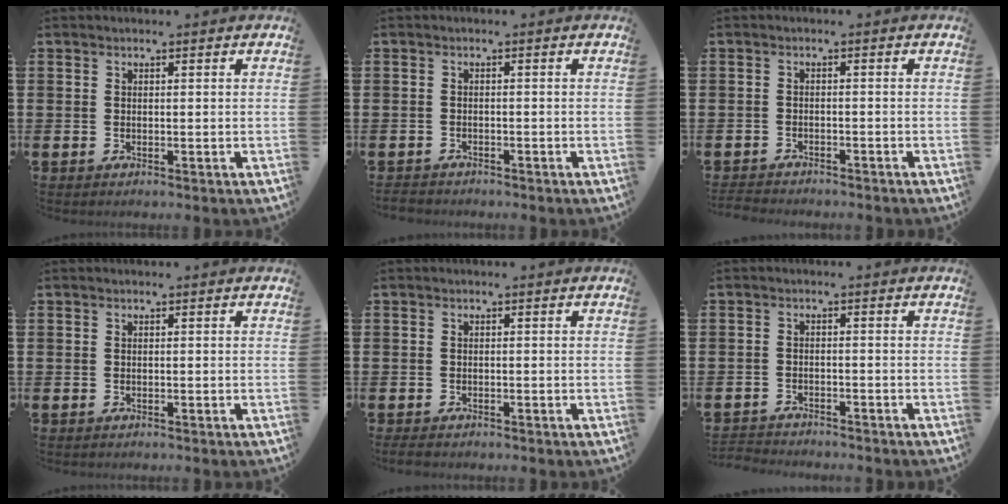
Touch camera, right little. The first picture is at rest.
{"total": 1.0, "force": [-1.0, 0.3, 0.0], "torque": [-0.004, 0.001, -0.021]}
{"total": 1.7, "force": [-1.7, 0.1, 0.0], "torque": [-0.004, 0.001, -0.036]}
{"total": 0.0}
{"total": 0.8, "force": [-0.6, 0.3, 0.4], "torque": [-0.009, 0.000, -0.013]}
{"total": 2.0, "force": [-2.0, 0.0, -0.3], "torque": [-0.001, 0.002, -0.044]}